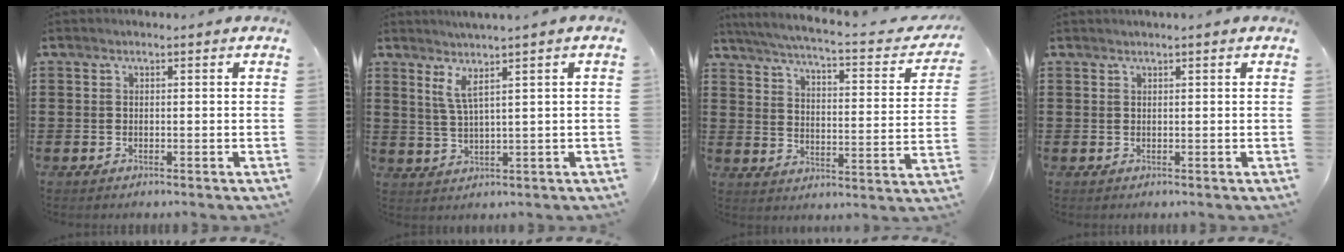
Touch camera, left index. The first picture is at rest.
{"total": 3.6, "force": [1.7, -0.3, 3.2], "torque": [-0.075, -0.007, 0.025]}
{"total": 4.3, "force": [3.5, -0.3, 2.4], "torque": [-0.066, -0.034, 0.049]}
{"total": 0.7, "force": [0.5, -0.1, 0.4], "torque": [-0.007, -0.003, 0.011]}